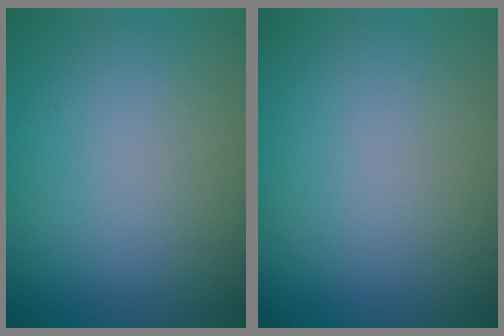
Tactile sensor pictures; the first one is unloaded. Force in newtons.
{"total": 0.0}